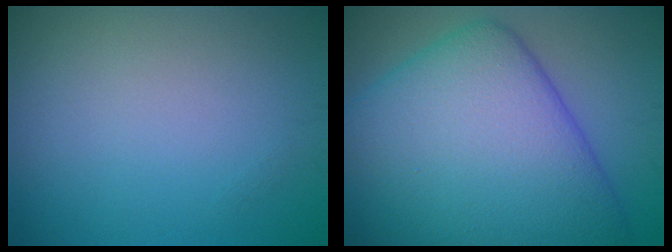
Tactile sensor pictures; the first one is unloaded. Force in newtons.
{"total": 14.2, "press": 14.2, "slide": 0.2}